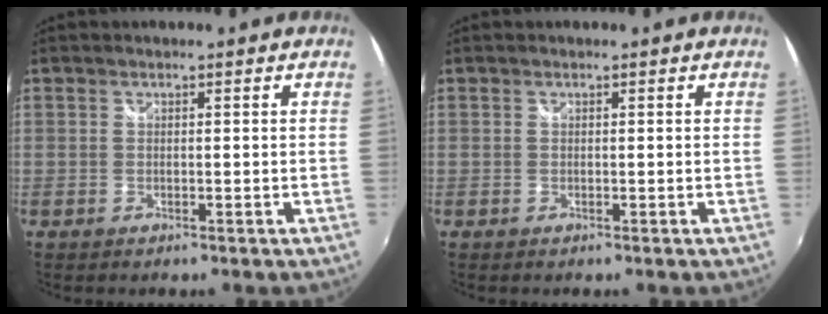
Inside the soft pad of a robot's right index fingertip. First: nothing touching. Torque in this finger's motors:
{"motor_torque": [0.00, 0.00, 0.00, 0.00]}